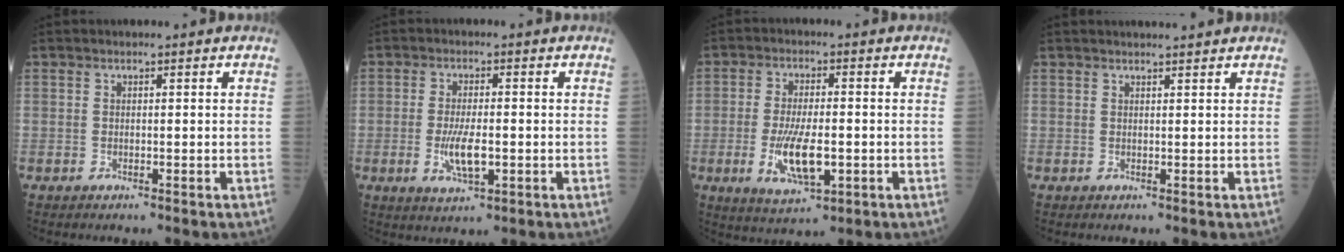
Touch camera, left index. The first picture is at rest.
{"total": 5.5, "force": [-1.3, 1.6, 5.1], "torque": [-0.106, -0.008, -0.020]}
{"total": 8.5, "force": [-2.2, 2.8, 7.8], "torque": [-0.156, -0.014, -0.032]}
{"total": 3.1, "force": [3.0, -0.1, 0.9], "torque": [-0.011, 0.016, 0.039]}